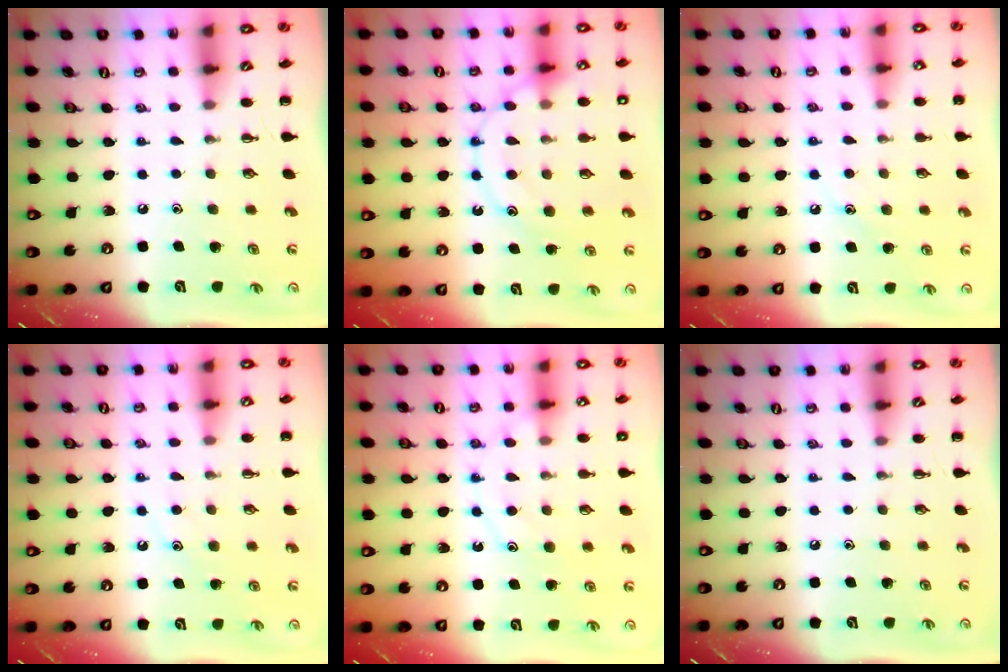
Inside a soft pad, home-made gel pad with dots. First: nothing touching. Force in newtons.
{"total": 15.7, "press": 15.6, "slide": 1.1}
{"total": 8.4, "press": 8.2, "slide": 1.5}
{"total": 9.7, "press": 9.6, "slide": 1.4}
{"total": 11.9, "press": 11.9, "slide": 0.8}
{"total": 0.0}